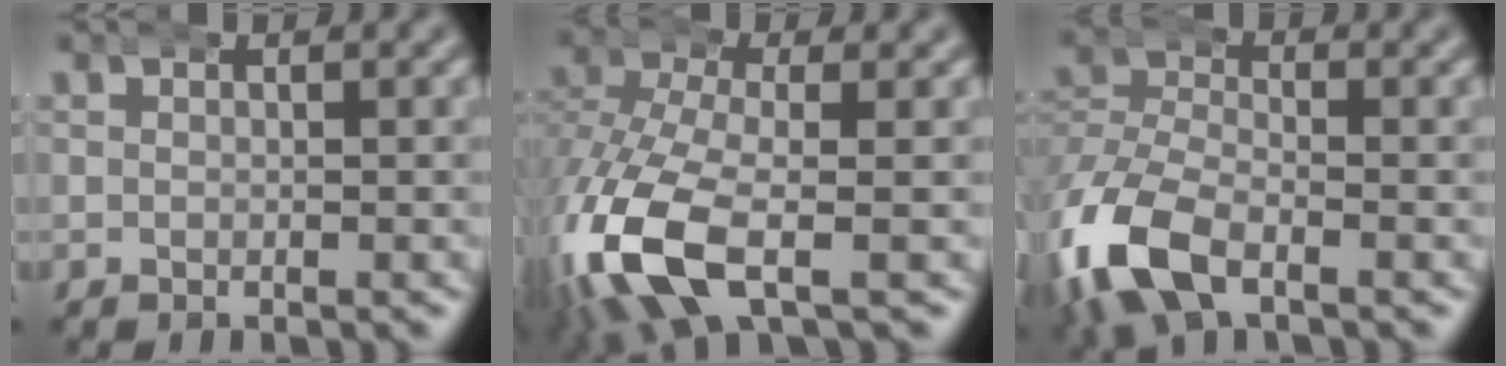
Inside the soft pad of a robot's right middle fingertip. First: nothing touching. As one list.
[{"total": 8.8, "force": [-2.5, 5.1, 6.7], "torque": [-0.190, -0.039, -0.023]}, {"total": 6.6, "force": [-2.9, 4.2, 4.3], "torque": [-0.118, -0.020, -0.042]}]